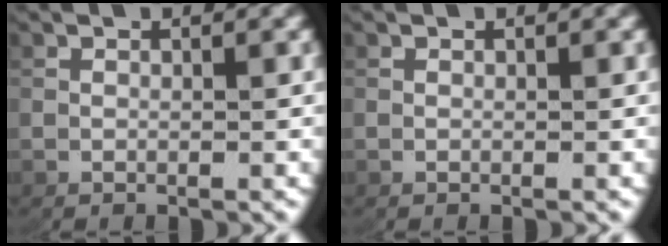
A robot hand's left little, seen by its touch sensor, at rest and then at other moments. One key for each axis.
{"total": 0.0}